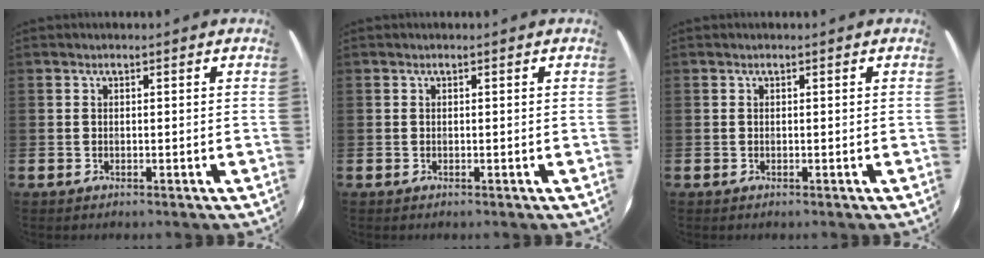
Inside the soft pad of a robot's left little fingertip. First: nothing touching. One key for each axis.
{"total": 0.0}
{"total": 0.0}